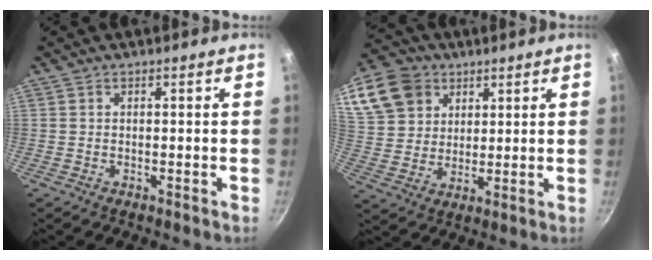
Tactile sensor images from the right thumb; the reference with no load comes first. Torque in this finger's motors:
{"motor_torque": [0.04, 0.09, 0.59, 0.20, 0.09]}